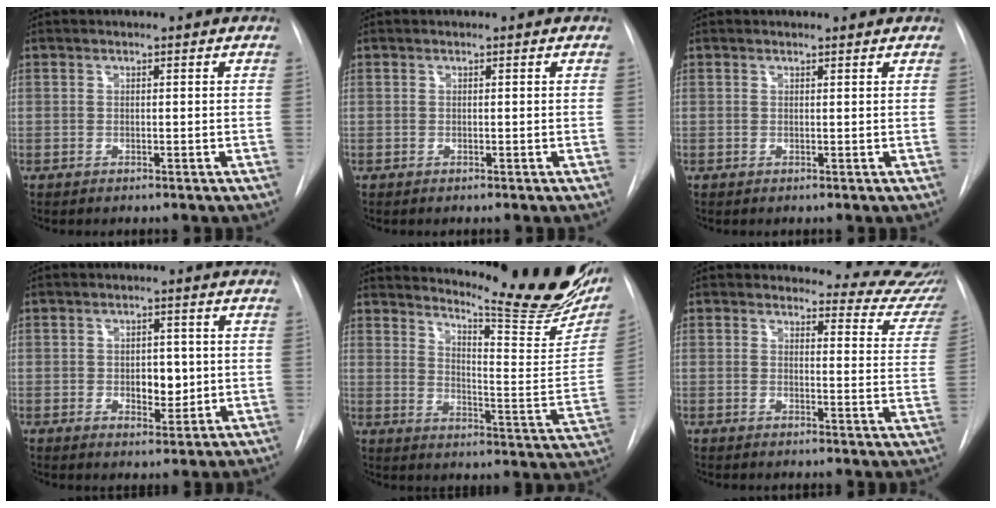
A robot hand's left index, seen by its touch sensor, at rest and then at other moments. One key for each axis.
{"total": 0.0}
{"total": 1.6, "fx": 1.6, "fy": 0.2, "fz": 0.1, "tx": -0.009, "ty": 0.002, "tz": 0.016}
{"total": 4.3, "fx": -0.4, "fy": 2.6, "fz": 3.4, "tx": -0.041, "ty": -0.006, "tz": 0.000}
{"total": 23.8, "fx": 20.1, "fy": 2.7, "fz": 12.6, "tx": -0.183, "ty": -0.102, "tz": 0.248}
{"total": 12.2, "fx": 12.0, "fy": 2.4, "fz": 0.5, "tx": 0.038, "ty": -0.095, "tz": 0.093}